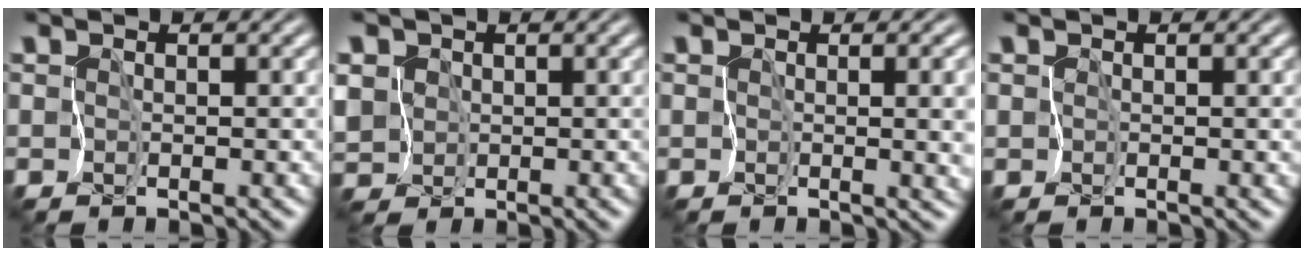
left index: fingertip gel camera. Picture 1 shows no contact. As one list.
[{"total": 3.1, "force": [0.1, 3.0, 0.9], "torque": [-0.039, 0.009, 0.003]}, {"total": 5.5, "force": [0.2, 2.5, 4.9], "torque": [-0.047, -0.013, 0.014]}, {"total": 1.0, "force": [0.1, 0.5, 0.9], "torque": [-0.011, -0.003, 0.001]}]